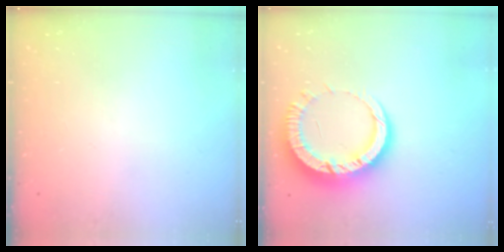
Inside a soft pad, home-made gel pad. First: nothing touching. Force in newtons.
{"total": 15.0, "press": 15.0, "slide": 1.4}